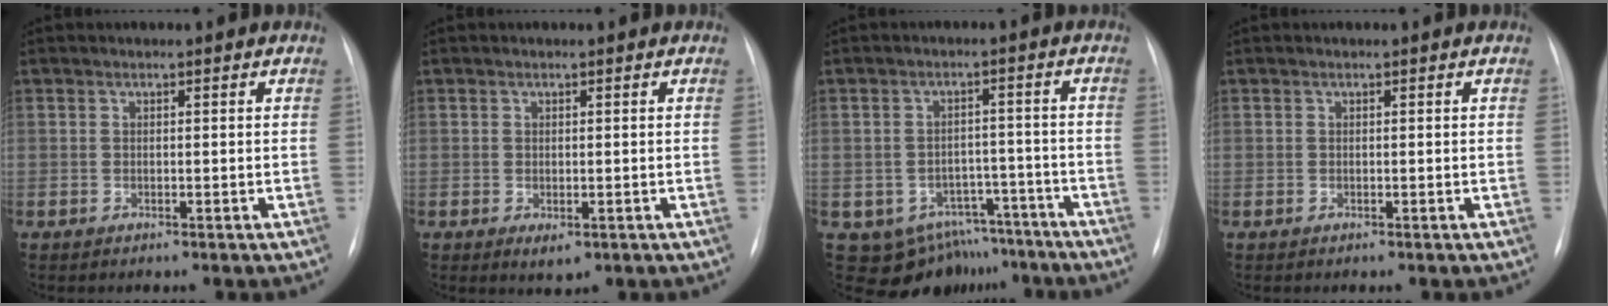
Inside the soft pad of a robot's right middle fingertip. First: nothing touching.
{"total": 1.9, "force": [-0.6, 1.0, 1.5], "torque": [-0.020, -0.004, -0.001]}
{"total": 10.0, "force": [-6.9, 7.0, 1.8], "torque": [-0.016, 0.029, -0.085]}
{"total": 0.0}